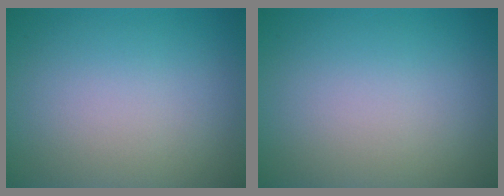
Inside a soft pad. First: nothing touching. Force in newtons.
{"total": 0.0}